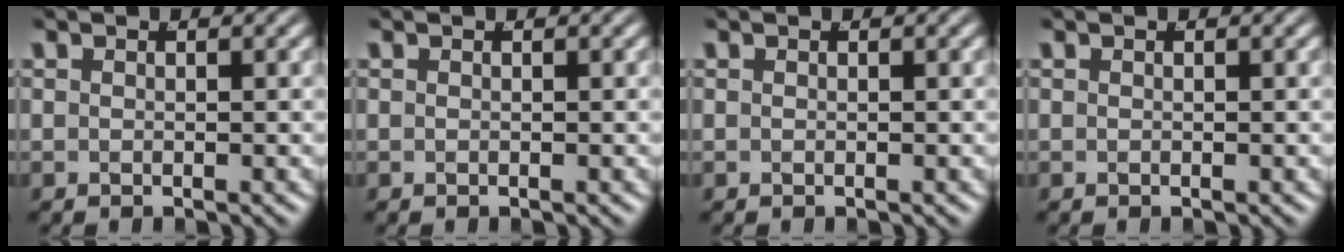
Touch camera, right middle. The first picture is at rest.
{"total": 0.0}
{"total": 0.0}
{"total": 0.0}